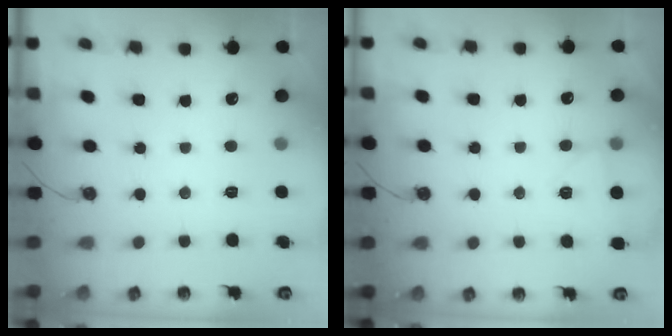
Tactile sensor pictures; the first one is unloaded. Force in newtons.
{"total": 3.8, "press": 3.8, "slide": 0.7}